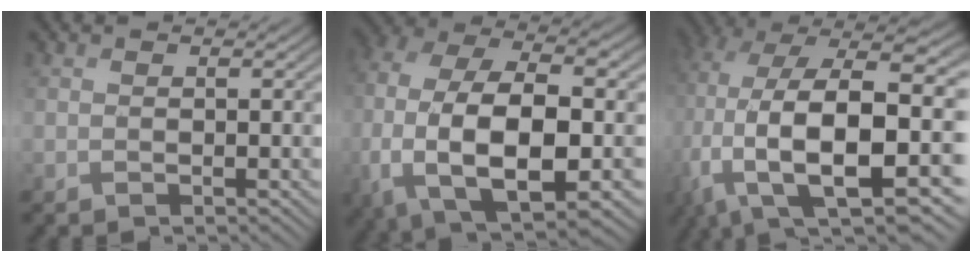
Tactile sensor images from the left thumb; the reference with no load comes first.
{"total": 15.3, "force": [-4.0, 8.0, 12.4], "torque": [-0.275, -0.027, -0.068]}
{"total": 19.2, "force": [-0.9, 10.5, 16.0], "torque": [-0.322, -0.031, -0.009]}